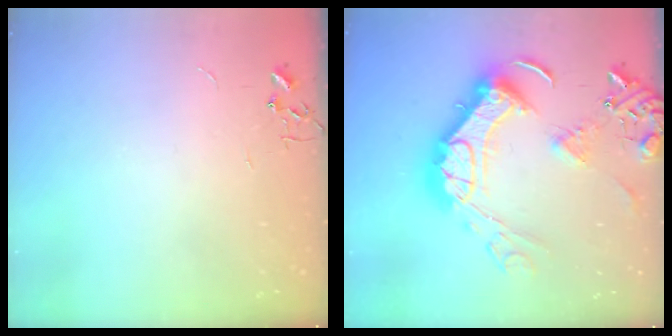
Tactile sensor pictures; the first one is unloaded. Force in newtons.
{"total": 25.9, "press": 25.7, "slide": 3.3}